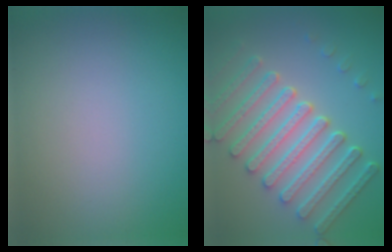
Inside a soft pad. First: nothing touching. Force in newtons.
{"total": 7.9, "press": 6.1, "slide": 5.0}